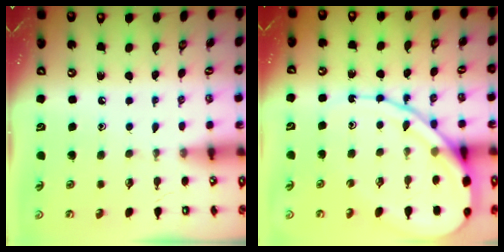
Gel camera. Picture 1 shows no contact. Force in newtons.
{"total": 15.4, "press": 15.3, "slide": 1.3}